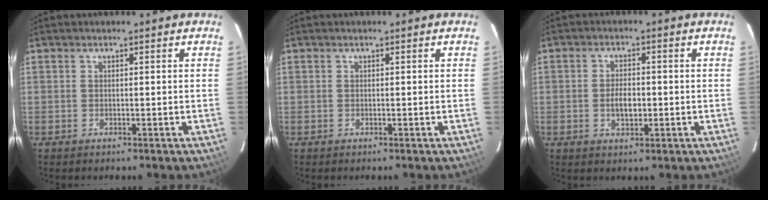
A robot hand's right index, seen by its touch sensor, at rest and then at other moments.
{"total": 0.0}
{"total": 4.1, "force": [-0.7, 2.3, 3.3], "torque": [-0.061, -0.001, -0.008]}